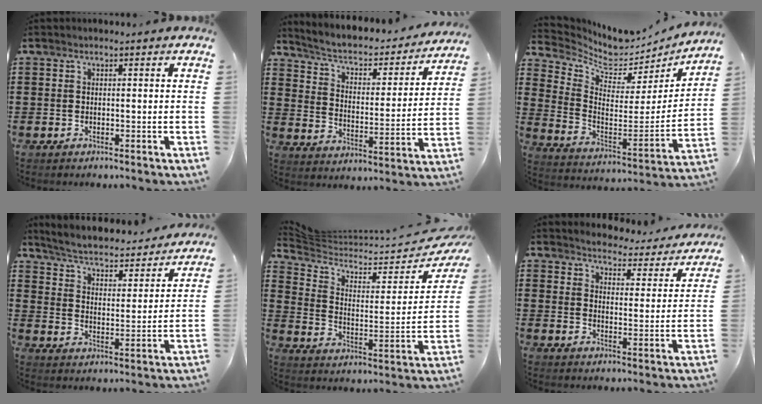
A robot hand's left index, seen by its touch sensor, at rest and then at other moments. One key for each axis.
{"total": 3.7, "fx": 2.5, "fy": 1.7, "fz": 2.1, "tx": -0.056, "ty": -0.021, "tz": 0.031}
{"total": 5.5, "fx": 5.0, "fy": 2.1, "fz": 1.3, "tx": -0.060, "ty": -0.052, "tz": 0.085}
{"total": 3.5, "fx": 3.2, "fy": 0.4, "fz": 1.4, "tx": -0.048, "ty": -0.032, "tz": 0.045}
{"total": 5.3, "fx": 4.8, "fy": 1.3, "fz": 1.7, "tx": -0.064, "ty": -0.045, "tz": 0.079}
{"total": 3.6, "fx": 3.6, "fy": 0.0, "fz": 0.2, "tx": -0.027, "ty": -0.033, "tz": 0.056}